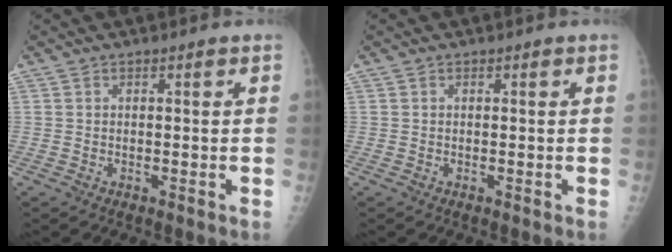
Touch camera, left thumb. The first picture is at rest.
{"total": 0.0}